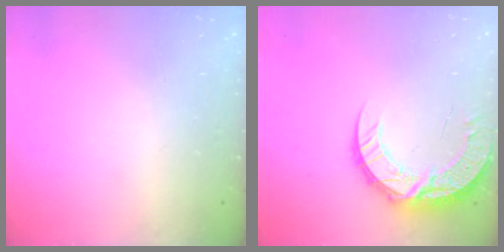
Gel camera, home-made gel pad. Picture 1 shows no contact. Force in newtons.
{"total": 13.0, "press": 12.9, "slide": 1.0}